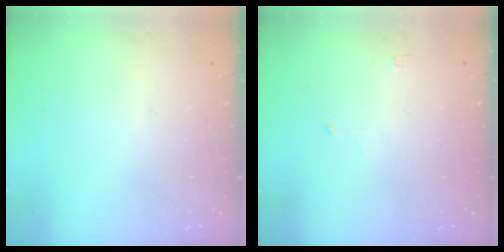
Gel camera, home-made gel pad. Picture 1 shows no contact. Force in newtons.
{"total": 2.4, "press": 2.4, "slide": 0.2}